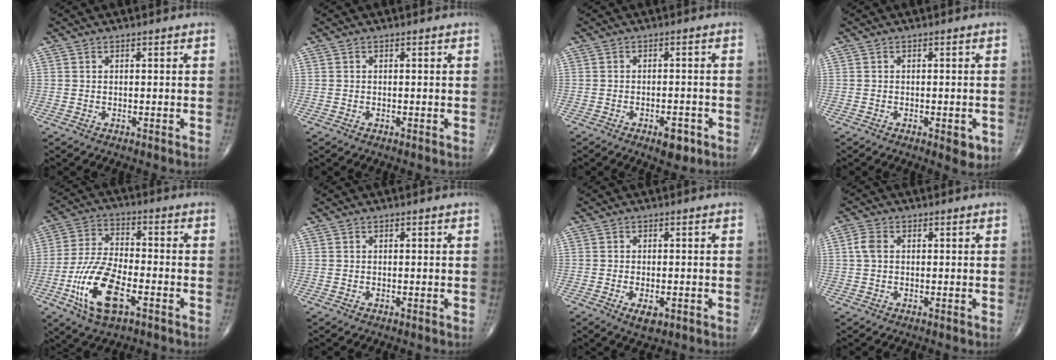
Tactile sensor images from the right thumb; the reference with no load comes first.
{"total": 0.0}
{"total": 4.1, "force": [-2.3, 1.8, 2.9], "torque": [-0.030, 0.008, -0.028]}
{"total": 3.3, "force": [-1.3, 1.4, 2.7], "torque": [-0.022, -0.003, -0.013]}
{"total": 14.2, "force": [-5.7, 6.0, 11.5], "torque": [-0.232, 0.018, -0.105]}
{"total": 0.0}
{"total": 3.4, "force": [-1.4, 1.6, 2.7], "torque": [-0.041, -0.001, -0.017]}
{"total": 2.8, "force": [0.4, 1.9, 2.1], "torque": [-0.049, 0.007, 0.003]}